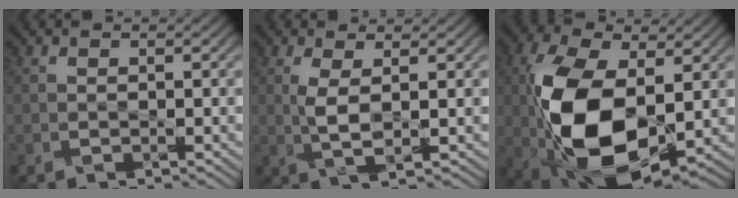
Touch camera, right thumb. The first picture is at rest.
{"total": 3.2, "force": [0.8, 0.3, 3.1], "torque": [-0.071, 0.004, 0.016]}
{"total": 14.8, "force": [-1.1, 7.7, 12.6], "torque": [-0.281, -0.008, -0.024]}